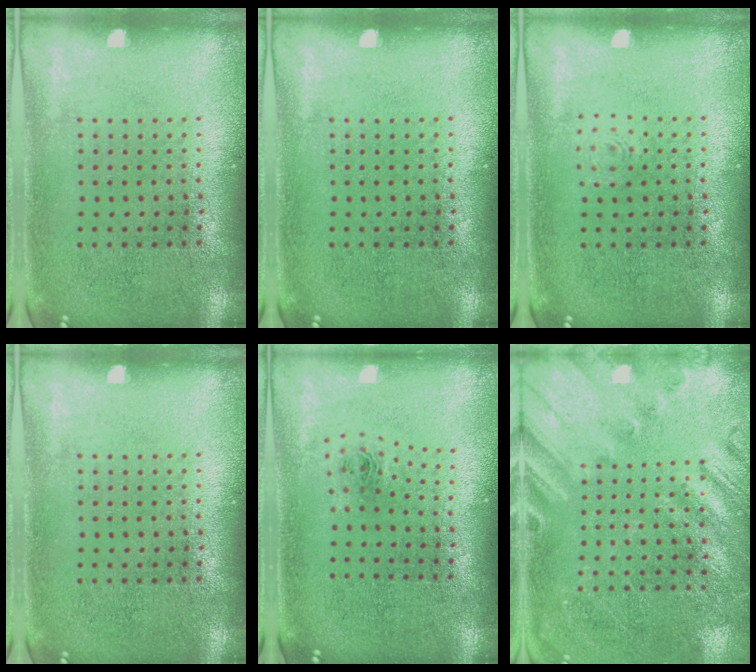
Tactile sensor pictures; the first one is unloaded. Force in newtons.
{"total": 0.0}
{"total": 0.6, "press": 0.6, "slide": 0.1}
{"total": 0.0}
{"total": 0.8, "press": 0.3, "slide": 0.7}
{"total": 2.3, "press": 2.1, "slide": 0.9}